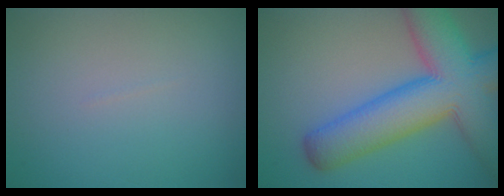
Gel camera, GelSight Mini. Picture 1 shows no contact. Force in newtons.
{"total": 11.7, "press": 11.7, "slide": 0.4}